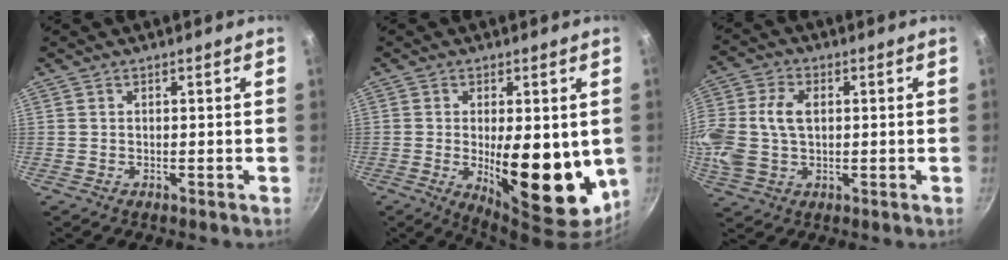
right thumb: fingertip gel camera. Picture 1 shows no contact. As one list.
[{"total": 17.2, "force": [-1.2, 7.1, 15.6], "torque": [-0.199, -0.024, -0.004]}, {"total": 14.9, "force": [1.3, 10.5, 10.5], "torque": [-0.244, 0.023, 0.022]}]